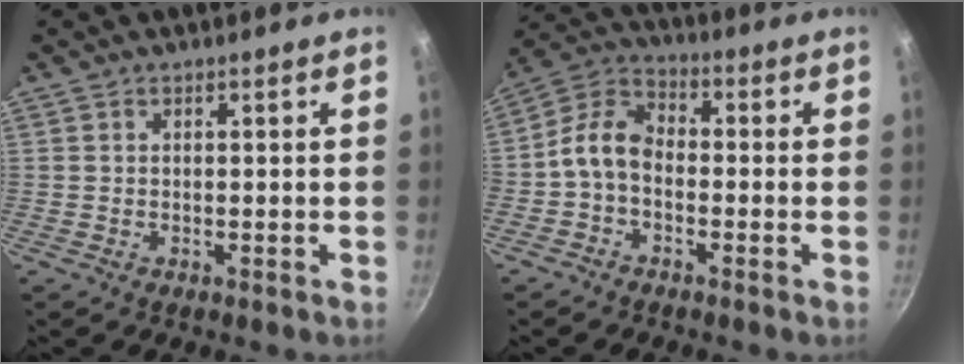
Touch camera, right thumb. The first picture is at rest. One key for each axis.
{"total": 8.0, "fx": -2.0, "fy": 5.2, "fz": 5.7, "tx": -0.108, "ty": 0.039, "tz": -0.056}